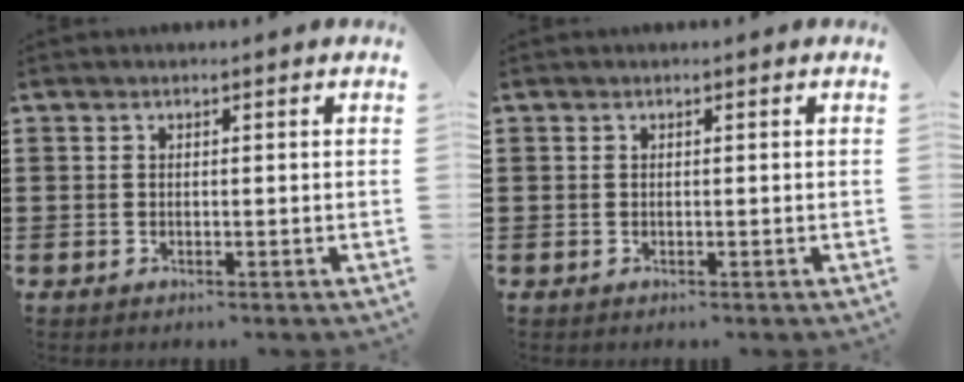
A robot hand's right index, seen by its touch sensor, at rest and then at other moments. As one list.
[{"total": 0.0}]